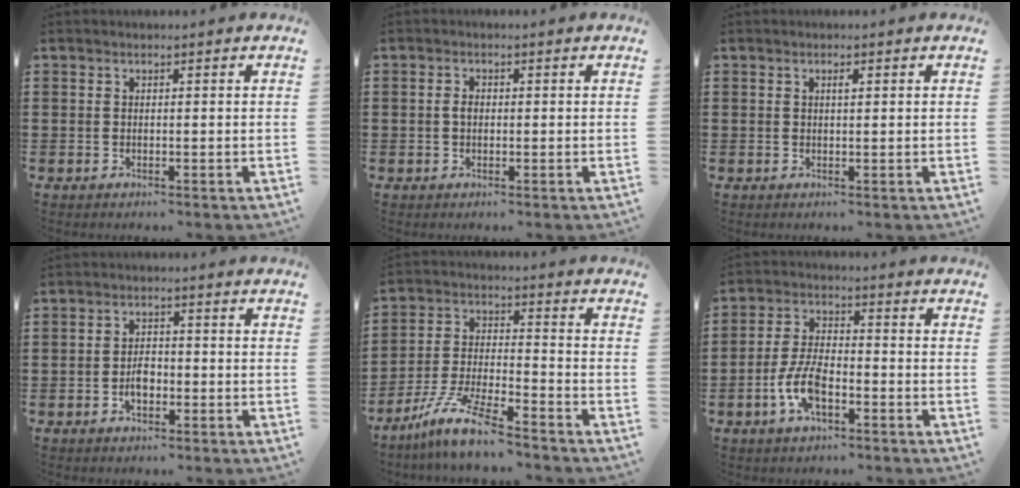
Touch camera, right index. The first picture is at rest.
{"total": 1.5, "force": [-0.1, 0.9, 1.2], "torque": [-0.024, 0.005, -0.003]}
{"total": 0.9, "force": [0.3, 0.2, 0.8], "torque": [-0.016, 0.001, 0.004]}
{"total": 3.1, "force": [-1.0, 1.8, 2.3], "torque": [-0.042, 0.005, -0.020]}
{"total": 9.8, "force": [-8.1, 0.6, 5.4], "torque": [-0.120, 0.003, -0.163]}
{"total": 7.2, "force": [-2.8, 3.3, 5.7], "torque": [-0.134, -0.001, -0.058]}